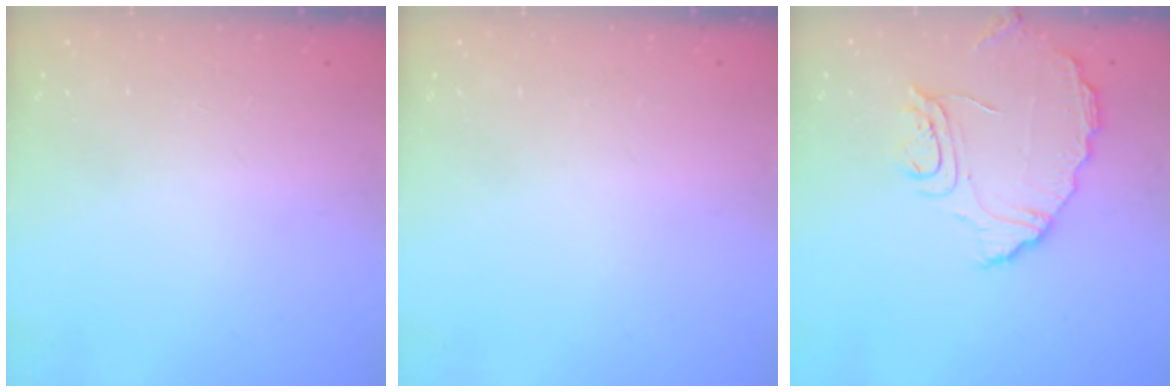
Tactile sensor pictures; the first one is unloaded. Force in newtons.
{"total": 0.0}
{"total": 10.9, "press": 10.9, "slide": 0.2}